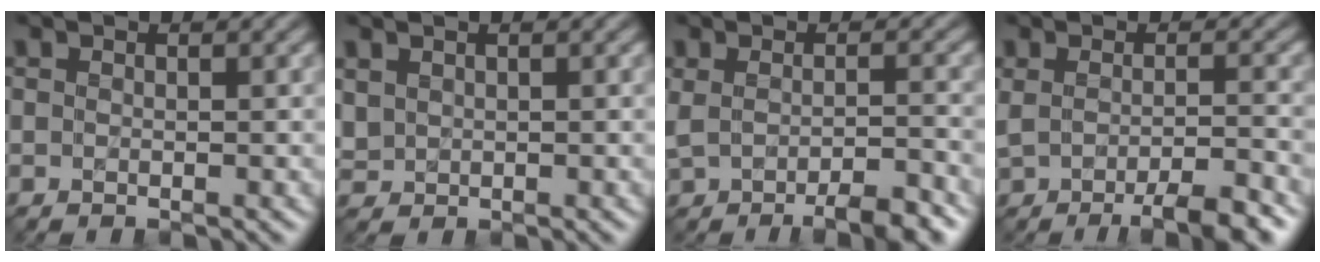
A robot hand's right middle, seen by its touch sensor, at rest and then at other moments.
{"total": 1.1, "force": [0.6, 0.9, 0.3], "torque": [-0.008, -0.001, 0.017]}
{"total": 4.7, "force": [-2.6, 1.4, 3.6], "torque": [-0.060, -0.010, -0.040]}
{"total": 5.2, "force": [-2.7, 1.3, 4.3], "torque": [-0.066, -0.009, -0.041]}